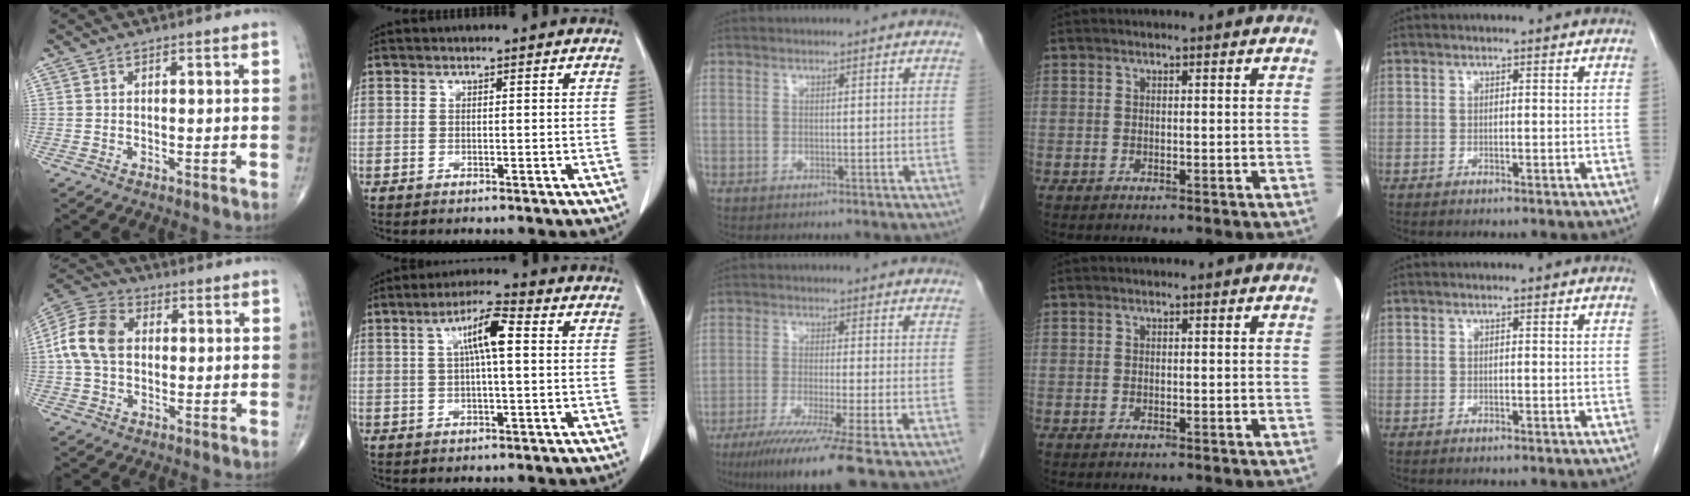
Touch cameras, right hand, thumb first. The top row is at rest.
{"thumb": {"total": 11.1, "force": [0.8, 8.0, 7.7], "torque": [-0.149, 0.026, 0.006]}, "index": {"total": 6.9, "force": [1.5, 0.9, 6.6], "torque": [-0.117, 0.017, 0.024]}, "middle": {"total": 10.1, "force": [-6.8, -1.5, 7.3], "torque": [-0.118, -0.034, -0.112]}}